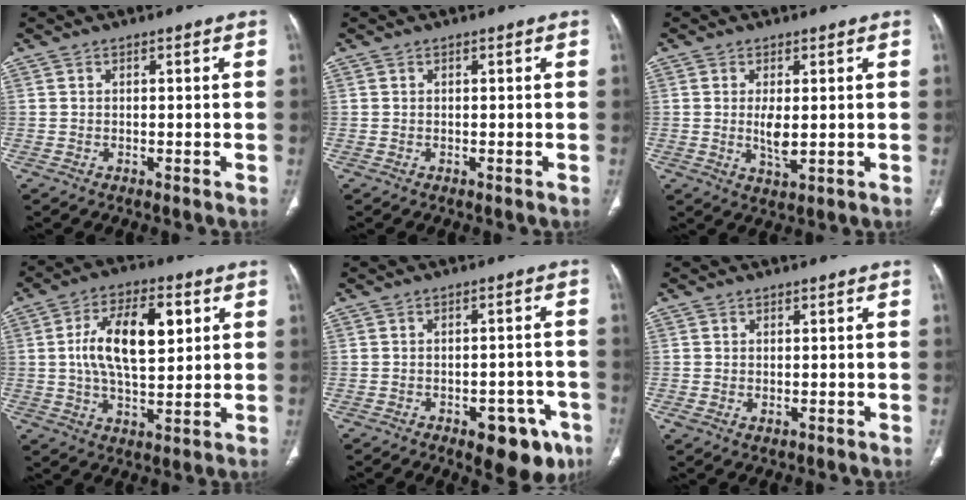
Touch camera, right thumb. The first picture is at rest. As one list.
[{"total": 0.0}, {"total": 4.2, "force": [0.2, 1.5, 3.9], "torque": [-0.077, -0.014, 0.009]}, {"total": 14.6, "force": [3.1, 7.1, 12.4], "torque": [-0.200, 0.002, 0.053]}, {"total": 10.8, "force": [-5.8, 5.4, 7.4], "torque": [-0.057, 0.029, -0.067]}, {"total": 1.5, "force": [-0.1, 1.1, 1.0], "torque": [-0.019, -0.003, 0.001]}]